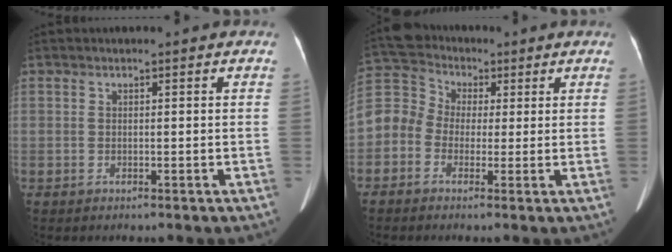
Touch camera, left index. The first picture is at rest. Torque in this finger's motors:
{"motor_torque": [0.25, 0.19, 0.24, 0.05]}